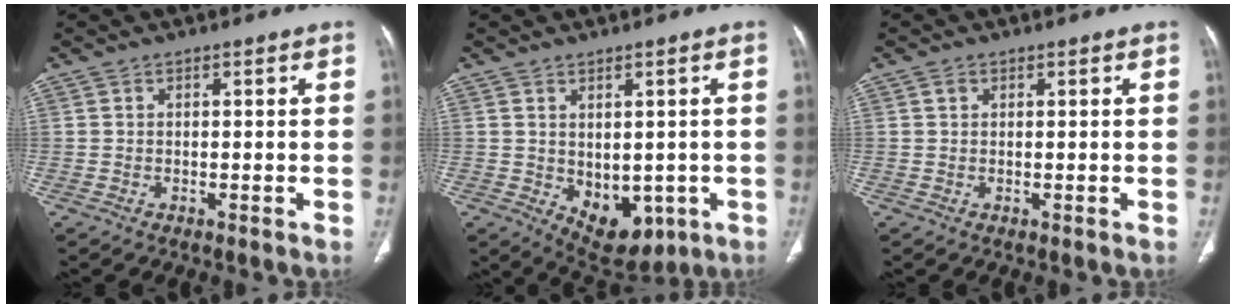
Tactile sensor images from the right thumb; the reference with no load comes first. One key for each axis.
{"total": 8.9, "fx": -2.0, "fy": 5.7, "fz": 6.6, "tx": -0.063, "ty": -0.003, "tz": -0.004}
{"total": 0.9, "fx": 0.4, "fy": 0.7, "fz": 0.4, "tx": -0.003, "ty": 0.001, "tz": 0.005}